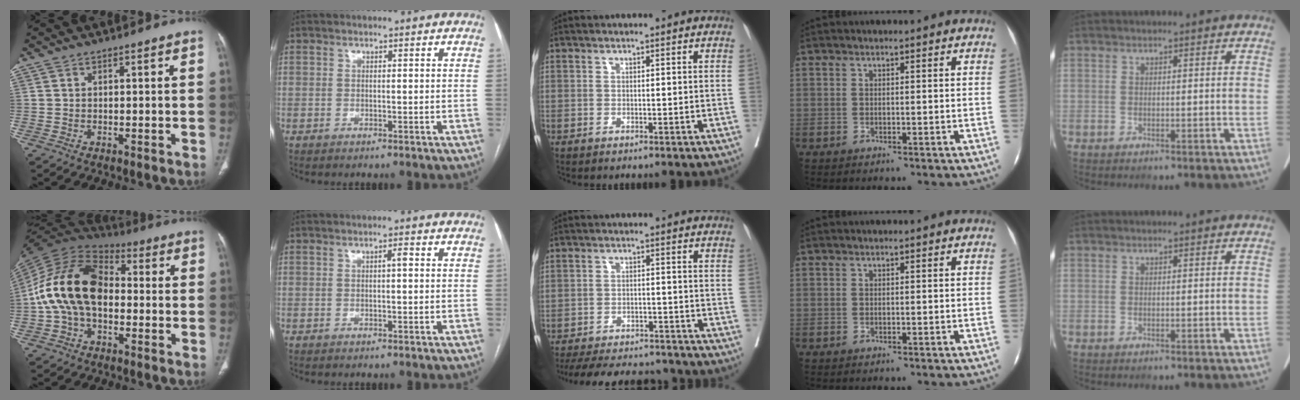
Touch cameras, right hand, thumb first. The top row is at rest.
{"thumb": {"total": 17.5, "force": [-1.1, 11.4, 13.2], "torque": [-0.242, 0.040, -0.029]}, "index": {"total": 1.2, "force": [0.1, 0.2, 1.2], "torque": [-0.018, 0.004, 0.001]}, "middle": {"total": 16.0, "force": [-14.3, 5.1, 5.1], "torque": [-0.108, 0.002, -0.194]}}